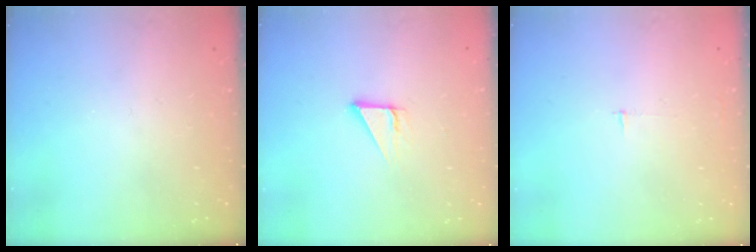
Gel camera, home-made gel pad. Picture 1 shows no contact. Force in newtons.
{"total": 4.0, "press": 4.0, "slide": 0.2}
{"total": 2.5, "press": 2.5, "slide": 0.2}